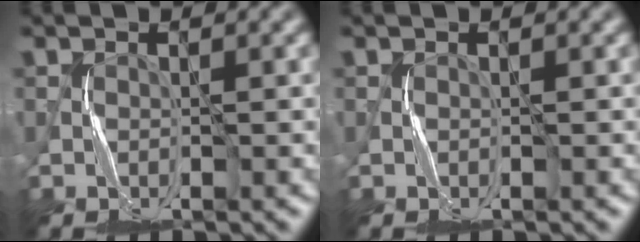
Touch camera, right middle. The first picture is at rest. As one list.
[{"total": 0.0}]